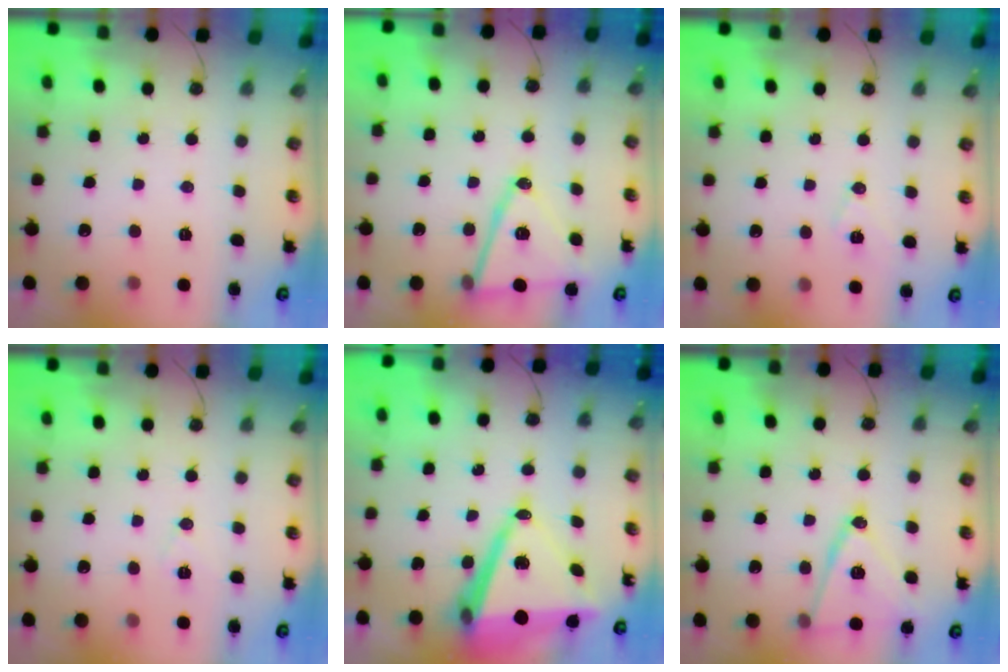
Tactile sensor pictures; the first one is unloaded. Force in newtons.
{"total": 14.8, "press": 14.3, "slide": 3.9}
{"total": 6.9, "press": 5.8, "slide": 3.7}
{"total": 6.0, "press": 3.8, "slide": 4.6}
{"total": 15.4, "press": 14.9, "slide": 3.8}
{"total": 14.9, "press": 14.5, "slide": 3.5}